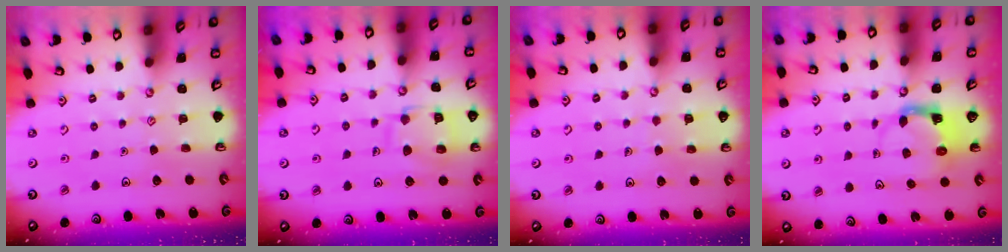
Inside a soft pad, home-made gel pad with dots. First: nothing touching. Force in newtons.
{"total": 11.8, "press": 11.8, "slide": 1.0}
{"total": 3.9, "press": 3.9, "slide": 0.3}
{"total": 3.7, "press": 3.7, "slide": 0.6}